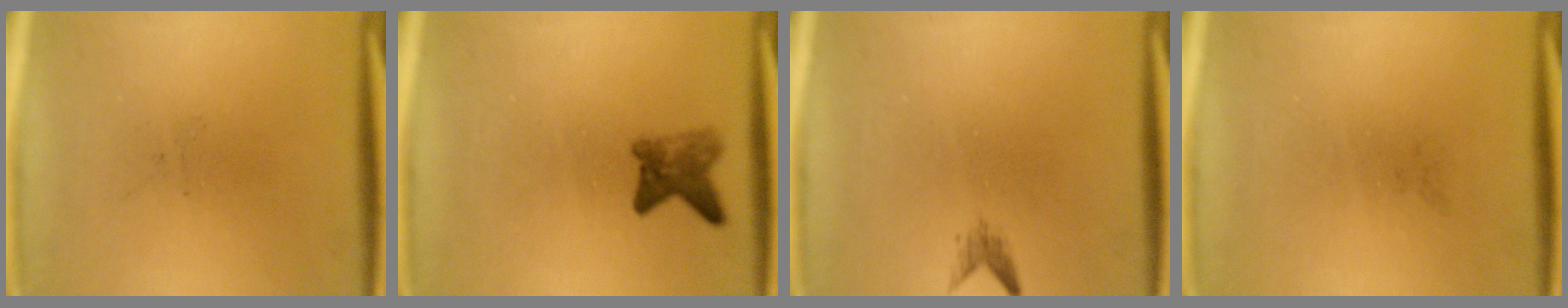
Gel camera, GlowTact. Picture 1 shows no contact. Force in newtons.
{"total": 3.2}
{"total": 1.1}
{"total": 0.0}